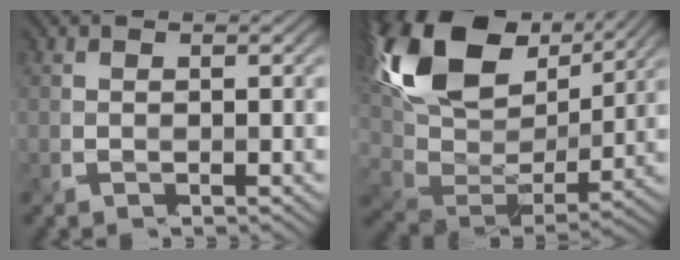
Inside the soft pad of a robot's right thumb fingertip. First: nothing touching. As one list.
[{"total": 17.3, "force": [8.7, 9.1, 11.8], "torque": [-0.287, 0.014, 0.175]}]